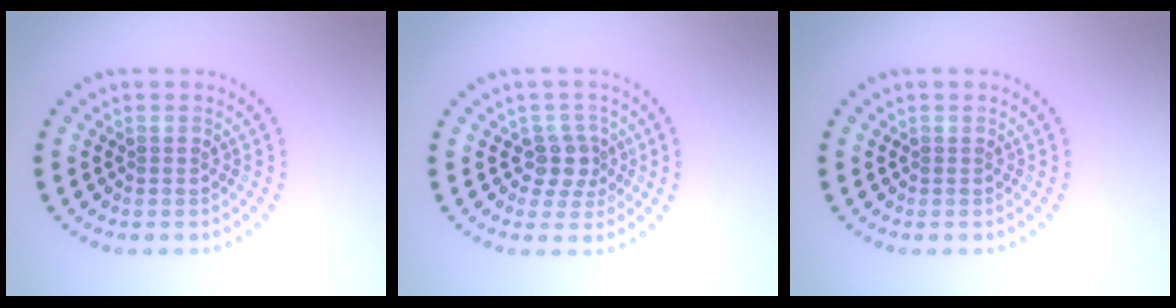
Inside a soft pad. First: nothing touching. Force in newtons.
{"total": 2.5, "press": 1.9, "slide": 1.6}
{"total": 0.0}